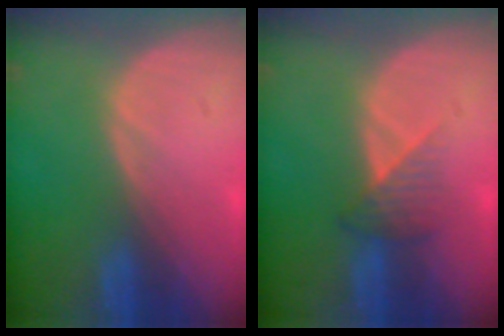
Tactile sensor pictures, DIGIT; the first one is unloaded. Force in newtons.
{"total": 3.5, "press": 3.1, "slide": 1.5}